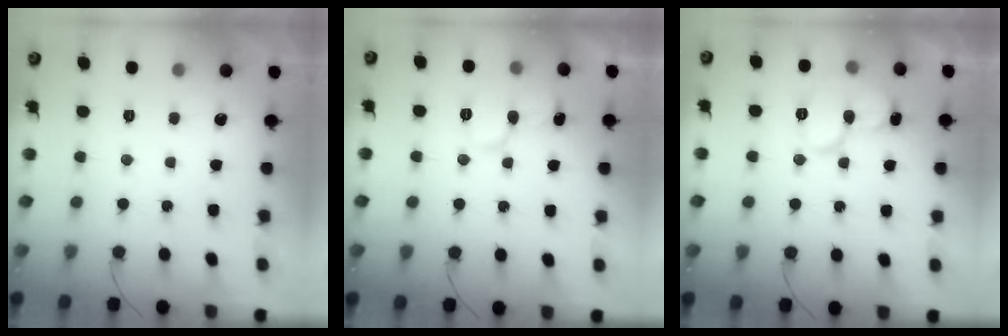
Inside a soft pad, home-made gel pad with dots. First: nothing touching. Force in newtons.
{"total": 8.5, "press": 8.5, "slide": 1.0}
{"total": 11.6, "press": 11.5, "slide": 1.3}